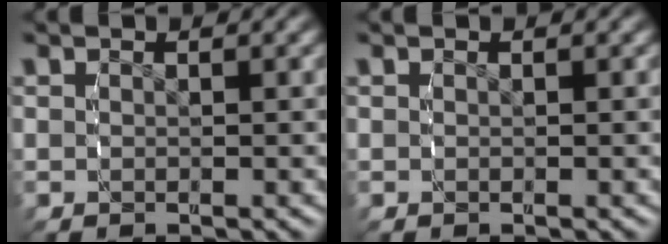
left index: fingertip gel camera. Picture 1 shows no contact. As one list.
[{"total": 0.0}]